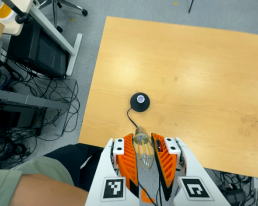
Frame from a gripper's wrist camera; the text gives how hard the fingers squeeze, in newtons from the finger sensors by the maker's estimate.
{"total": 20.5, "left": 22.0, "right": 19.0}